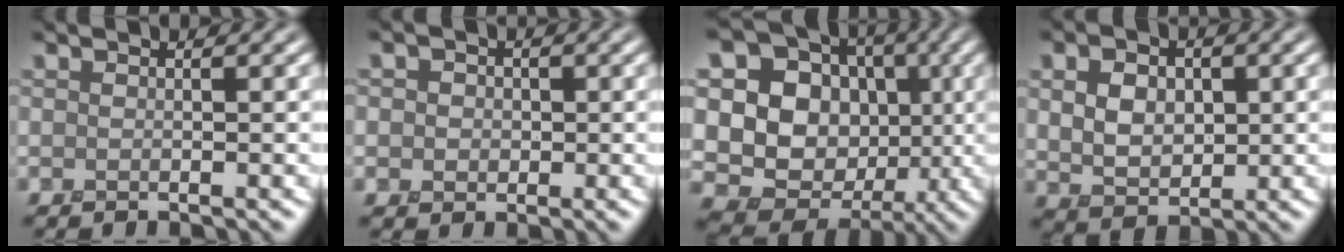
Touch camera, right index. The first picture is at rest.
{"total": 2.4, "force": [0.2, 2.1, 1.0], "torque": [-0.011, 0.007, -0.006]}
{"total": 17.6, "force": [0.8, 15.5, 8.3], "torque": [-0.192, 0.056, 0.002]}
{"total": 5.2, "force": [0.8, 3.8, 3.4], "torque": [-0.064, 0.009, 0.005]}